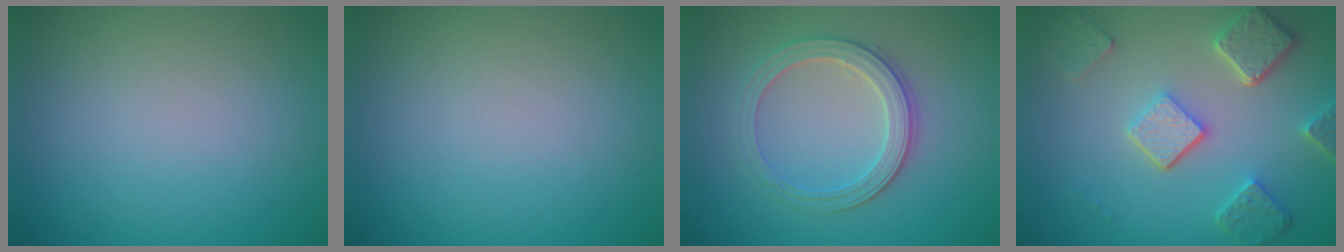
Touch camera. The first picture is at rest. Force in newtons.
{"total": 0.0}
{"total": 3.5, "press": 3.2, "slide": 1.5}
{"total": 5.3, "press": 4.1, "slide": 3.4}